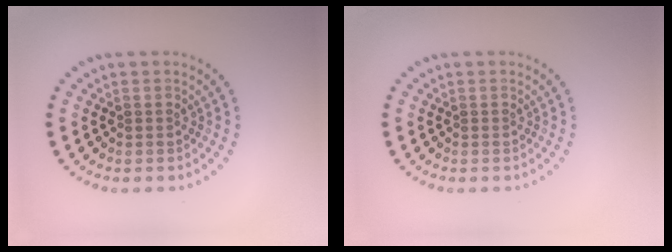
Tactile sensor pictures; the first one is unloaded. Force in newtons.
{"total": 0.0}